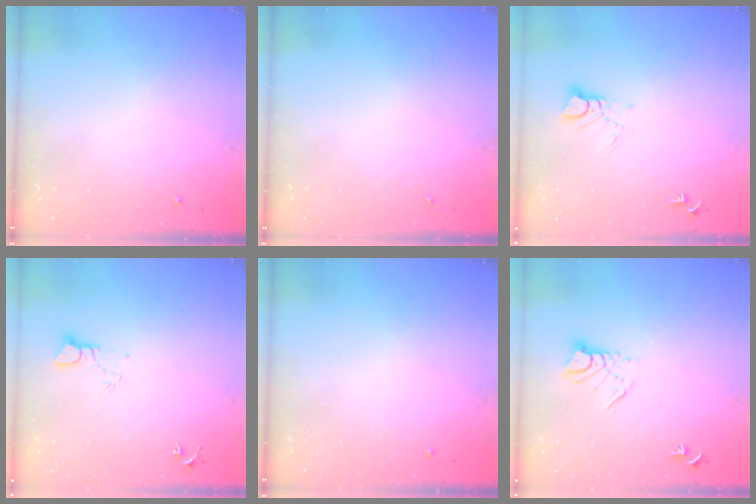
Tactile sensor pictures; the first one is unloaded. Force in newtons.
{"total": 0.0}
{"total": 4.3, "press": 4.2, "slide": 0.4}
{"total": 3.8, "press": 3.8, "slide": 0.3}
{"total": 0.0}
{"total": 7.3, "press": 7.3, "slide": 0.7}